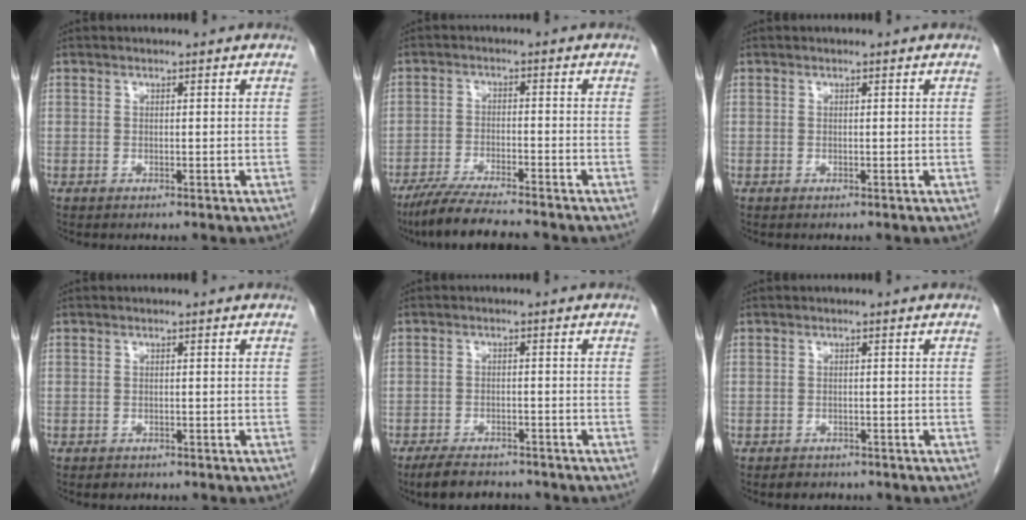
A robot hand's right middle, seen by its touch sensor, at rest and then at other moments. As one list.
[{"total": 9.0, "force": [-7.8, 0.2, 4.6], "torque": [-0.077, -0.027, -0.132]}, {"total": 0.0}, {"total": 1.1, "force": [-0.8, 0.7, 0.2], "torque": [-0.008, 0.000, -0.009]}, {"total": 6.3, "force": [-5.4, 2.1, 2.5], "torque": [-0.045, -0.008, -0.084]}, {"total": 2.1, "force": [-1.7, 1.1, 0.4], "torque": [-0.013, 0.001, -0.023]}]